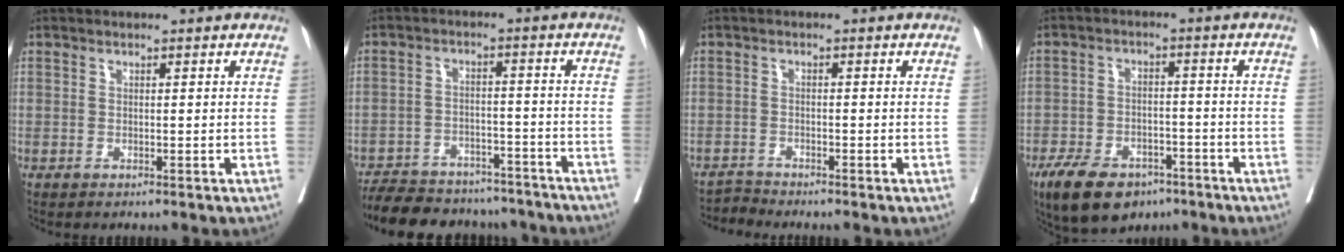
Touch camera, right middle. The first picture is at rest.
{"total": 19.3, "force": [-17.1, 6.3, 6.3], "torque": [-0.138, 0.000, -0.233]}
{"total": 2.0, "force": [-1.7, -0.5, -0.9], "torque": [0.025, -0.012, -0.032]}
{"total": 11.0, "force": [-7.5, 5.5, 5.8], "torque": [-0.101, -0.002, -0.122]}